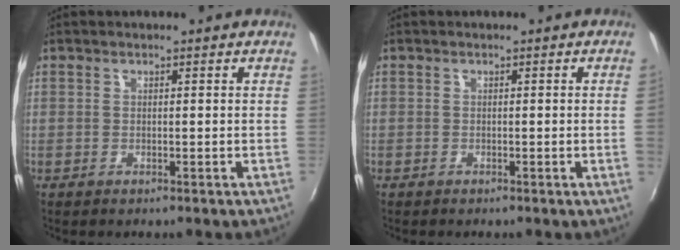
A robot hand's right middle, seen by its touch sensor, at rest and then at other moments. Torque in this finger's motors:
{"motor_torque": [0.51, -0.41, -0.91, -0.21]}